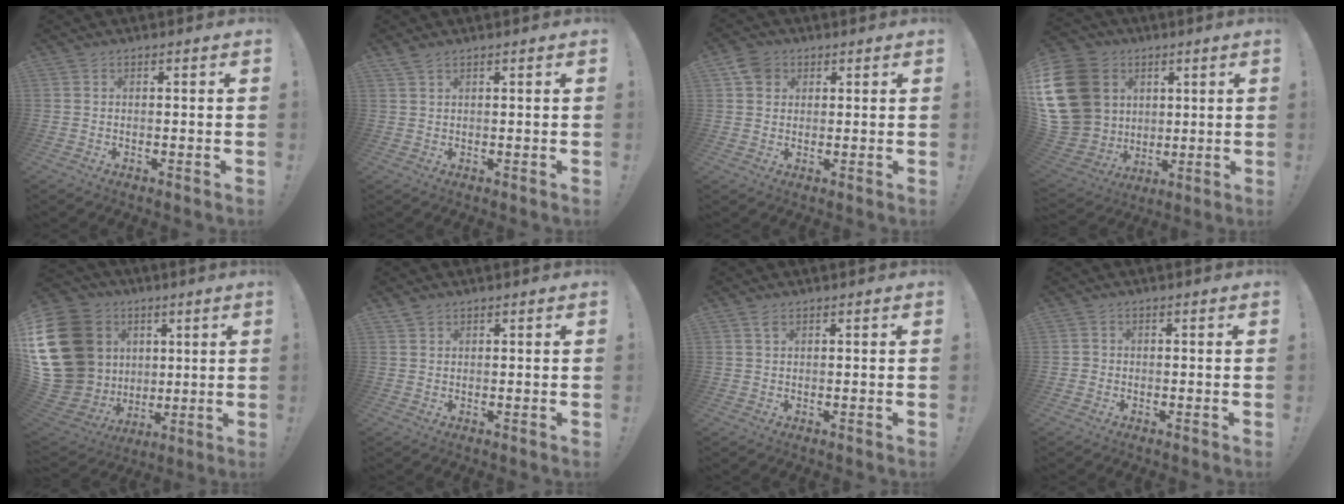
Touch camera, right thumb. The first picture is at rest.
{"total": 1.9, "force": [1.4, 0.6, 1.1], "torque": [-0.031, -0.001, 0.027]}
{"total": 5.2, "force": [2.3, 4.3, 1.8], "torque": [-0.026, -0.001, 0.044]}
{"total": 22.4, "force": [4.3, 18.7, 11.7], "torque": [-0.217, -0.008, 0.113]}
{"total": 26.3, "force": [4.3, 21.1, 15.0], "torque": [-0.301, -0.024, 0.141]}
{"total": 1.2, "force": [1.0, 0.6, 0.3], "torque": [-0.005, -0.002, 0.019]}
{"total": 1.6, "force": [1.0, 0.6, 1.1], "torque": [-0.020, -0.001, 0.018]}
{"total": 0.8, "force": [-0.3, 0.7, 0.3], "torque": [-0.007, 0.004, -0.004]}